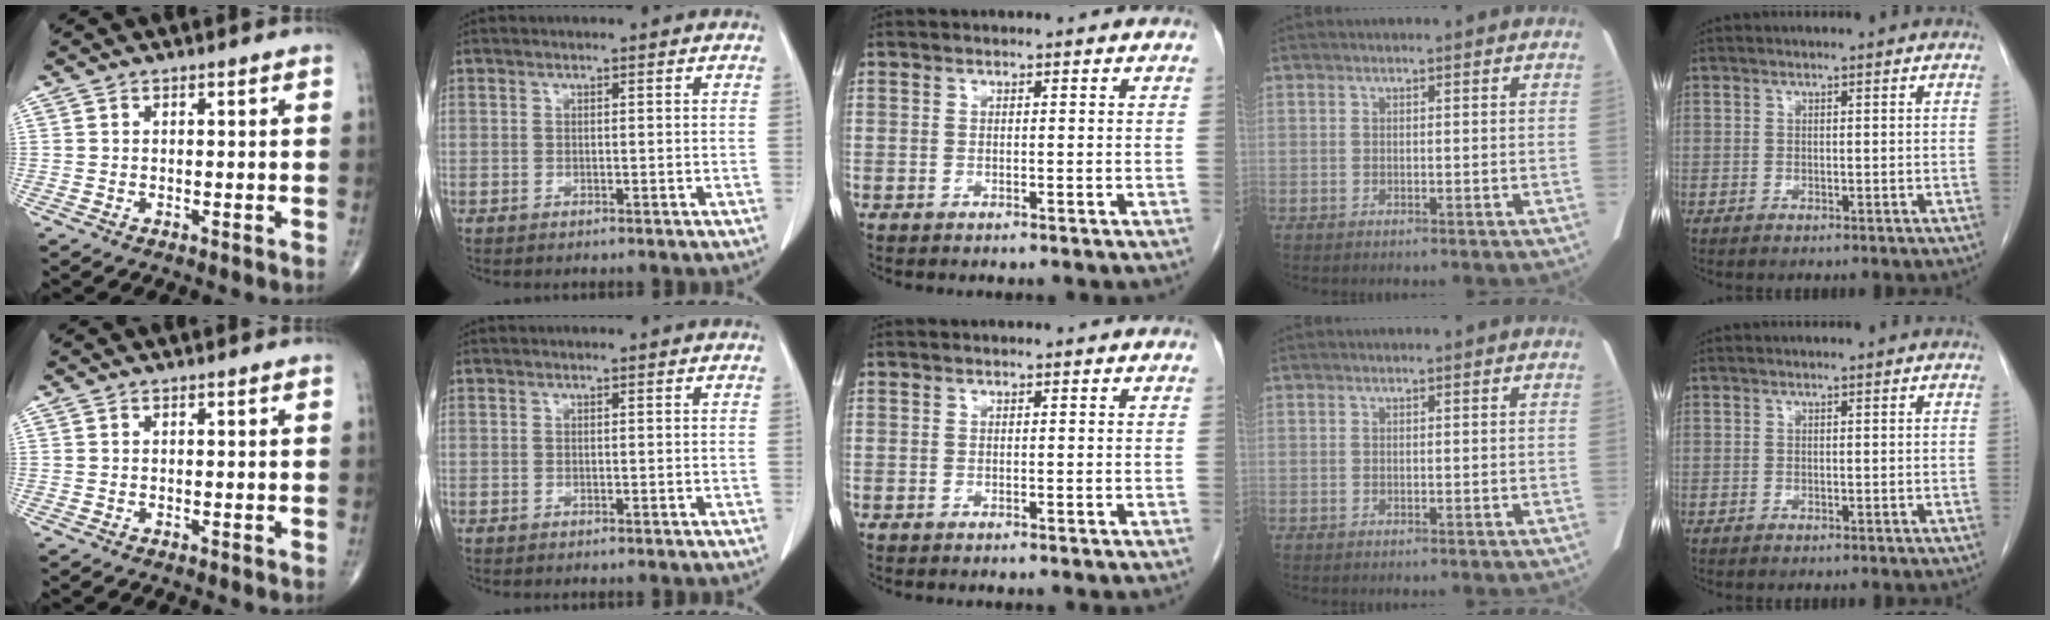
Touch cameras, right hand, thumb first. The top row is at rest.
{}